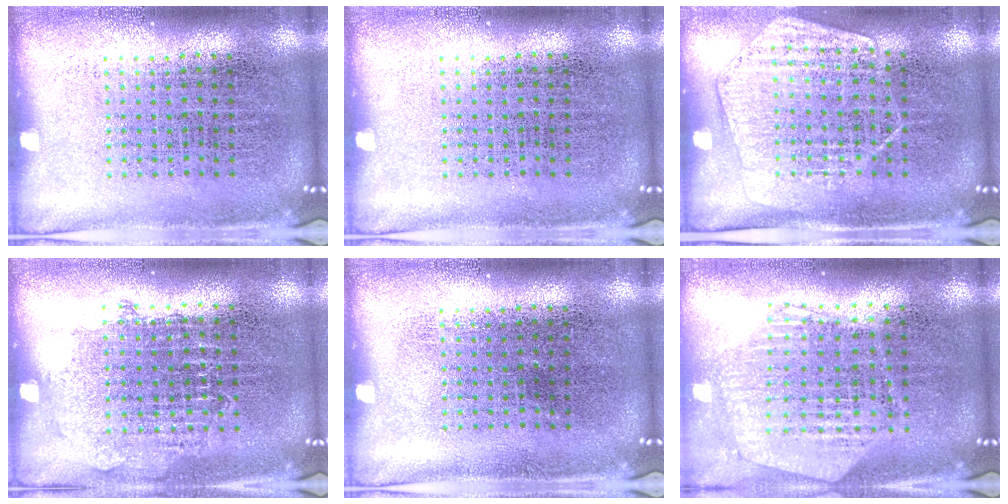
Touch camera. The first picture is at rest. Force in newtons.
{"total": 0.0}
{"total": 1.4, "press": 1.4, "slide": 0.2}
{"total": 0.8, "press": 0.8, "slide": 0.3}
{"total": 0.0}
{"total": 1.1, "press": 1.1, "slide": 0.2}